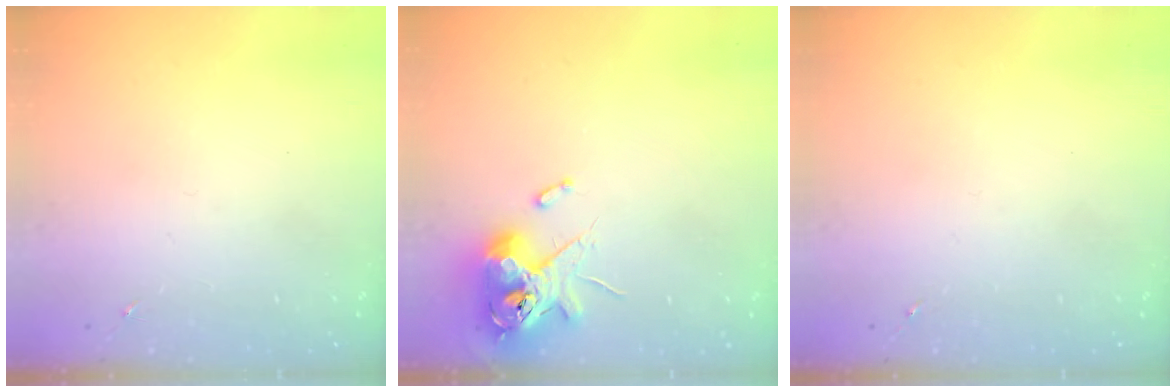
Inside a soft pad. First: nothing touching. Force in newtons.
{"total": 12.6, "press": 12.5, "slide": 2.0}
{"total": 0.0}